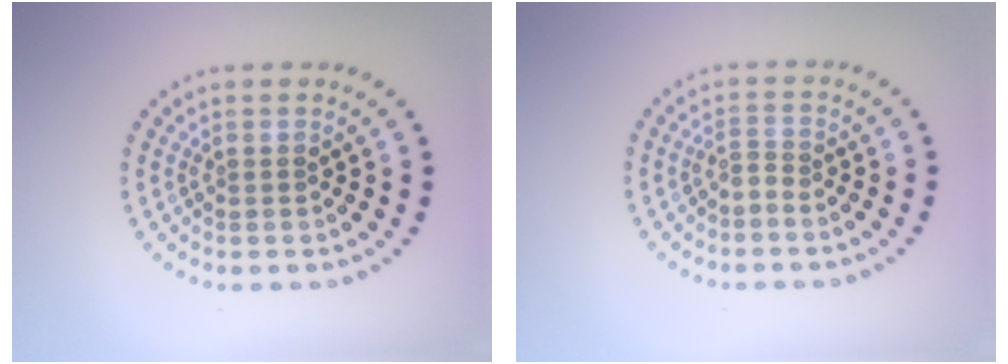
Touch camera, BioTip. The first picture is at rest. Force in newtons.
{"total": 0.9, "press": 0.3, "slide": 0.9}